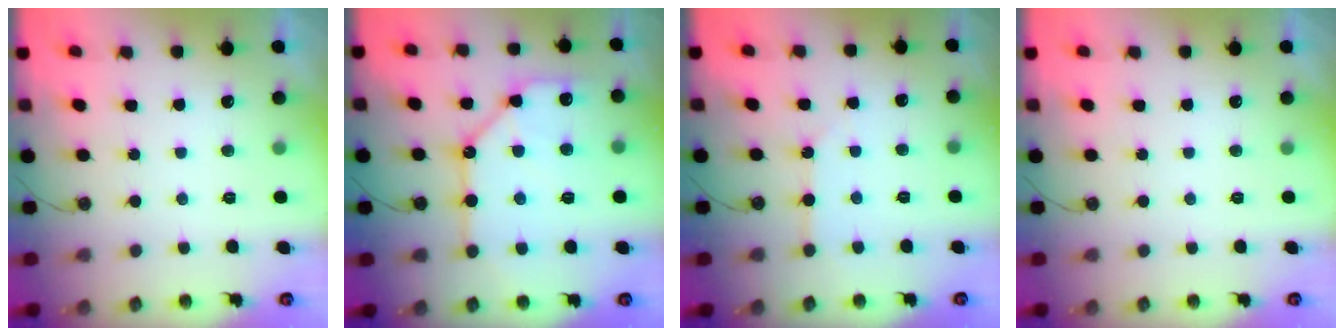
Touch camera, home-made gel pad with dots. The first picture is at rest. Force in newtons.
{"total": 13.4, "press": 13.4, "slide": 1.6}
{"total": 3.4, "press": 3.4, "slide": 0.3}
{"total": 0.0}